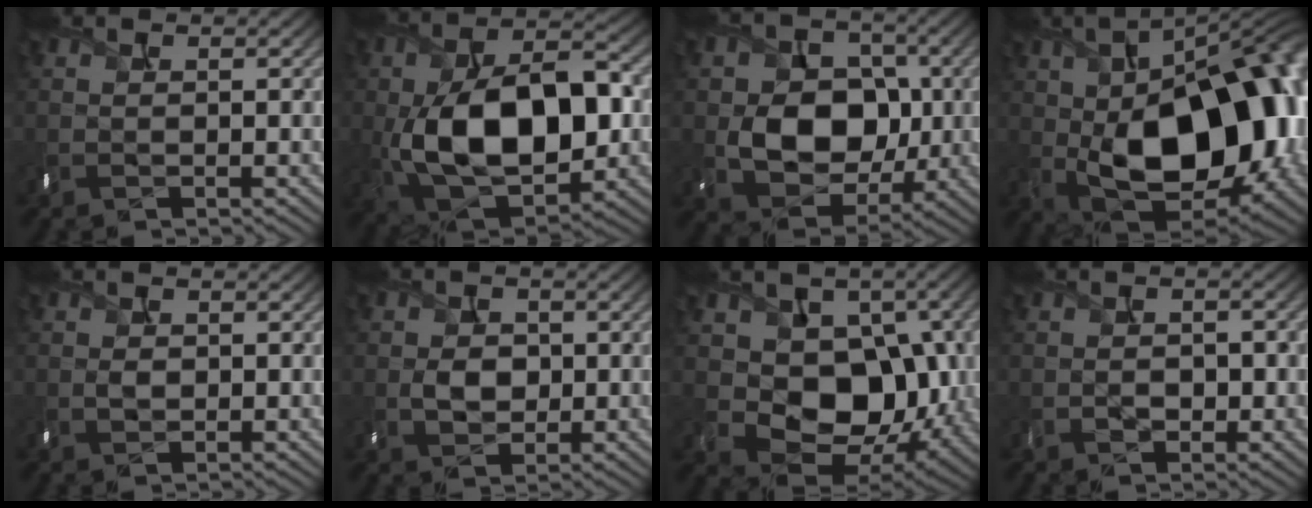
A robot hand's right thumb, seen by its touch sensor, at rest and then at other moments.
{"total": 15.1, "force": [-0.7, 8.9, 12.2], "torque": [-0.212, 0.005, -0.011]}
{"total": 9.0, "force": [-0.9, 7.2, 5.3], "torque": [-0.102, -0.015, -0.015]}
{"total": 21.5, "force": [-1.7, 12.5, 17.4], "torque": [-0.271, -0.021, -0.028]}
{"total": 0.7, "force": [-0.2, 0.7, 0.3], "torque": [-0.010, -0.002, 0.003]}
{"total": 2.5, "force": [-0.4, 2.2, 1.2], "torque": [-0.027, -0.009, -0.003]}
{"total": 11.0, "force": [0.2, 8.5, 7.0], "torque": [-0.119, -0.028, 0.012]}
{"total": 2.7, "force": [-0.8, 2.0, 1.7], "torque": [-0.034, -0.009, 0.001]}